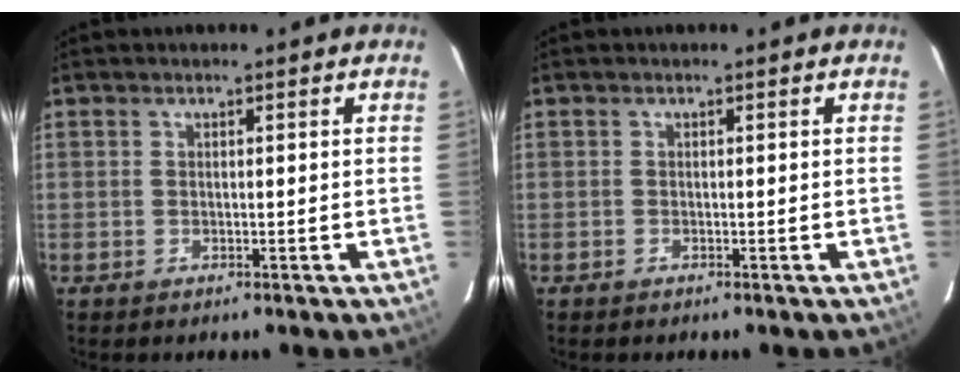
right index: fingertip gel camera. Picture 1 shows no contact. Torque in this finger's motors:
{"motor_torque": [0.08, -0.05, -0.01, 0.00]}